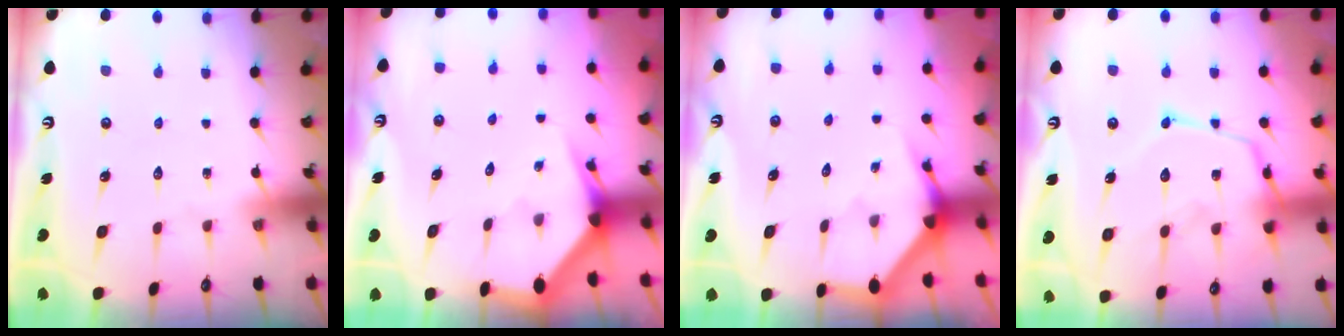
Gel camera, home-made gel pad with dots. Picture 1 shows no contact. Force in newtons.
{"total": 2.7, "press": 2.7, "slide": 0.2}
{"total": 3.4, "press": 3.4, "slide": 0.2}
{"total": 13.7, "press": 13.6, "slide": 1.0}